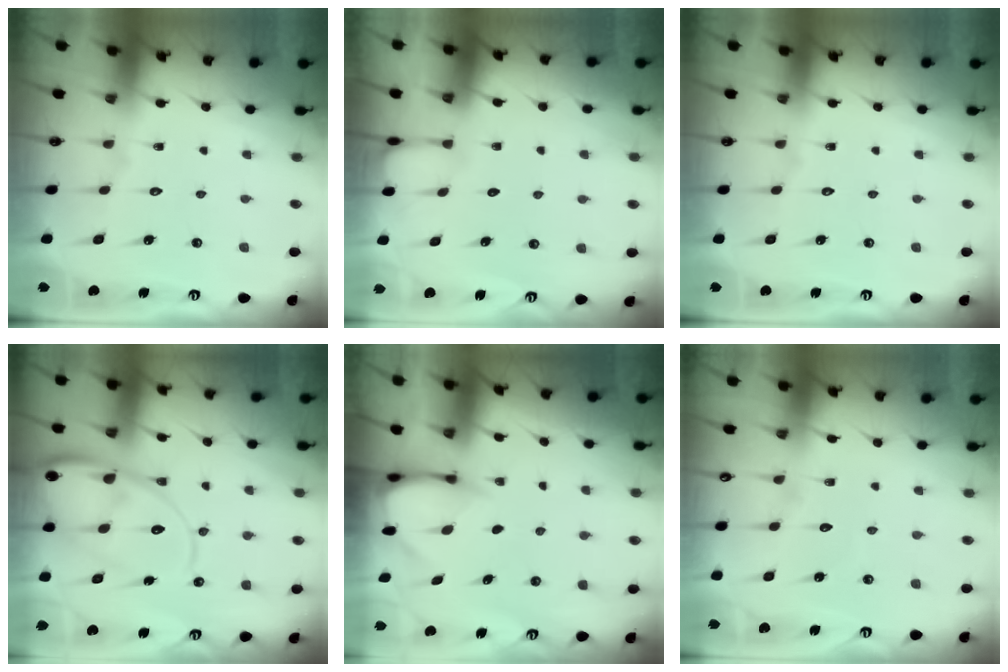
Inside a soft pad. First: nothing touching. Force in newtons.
{"total": 0.9, "press": 0.9, "slide": 0.0}
{"total": 0.0}
{"total": 17.0, "press": 16.9, "slide": 1.8}
{"total": 3.3, "press": 3.3, "slide": 0.3}
{"total": 2.3, "press": 2.3, "slide": 0.2}